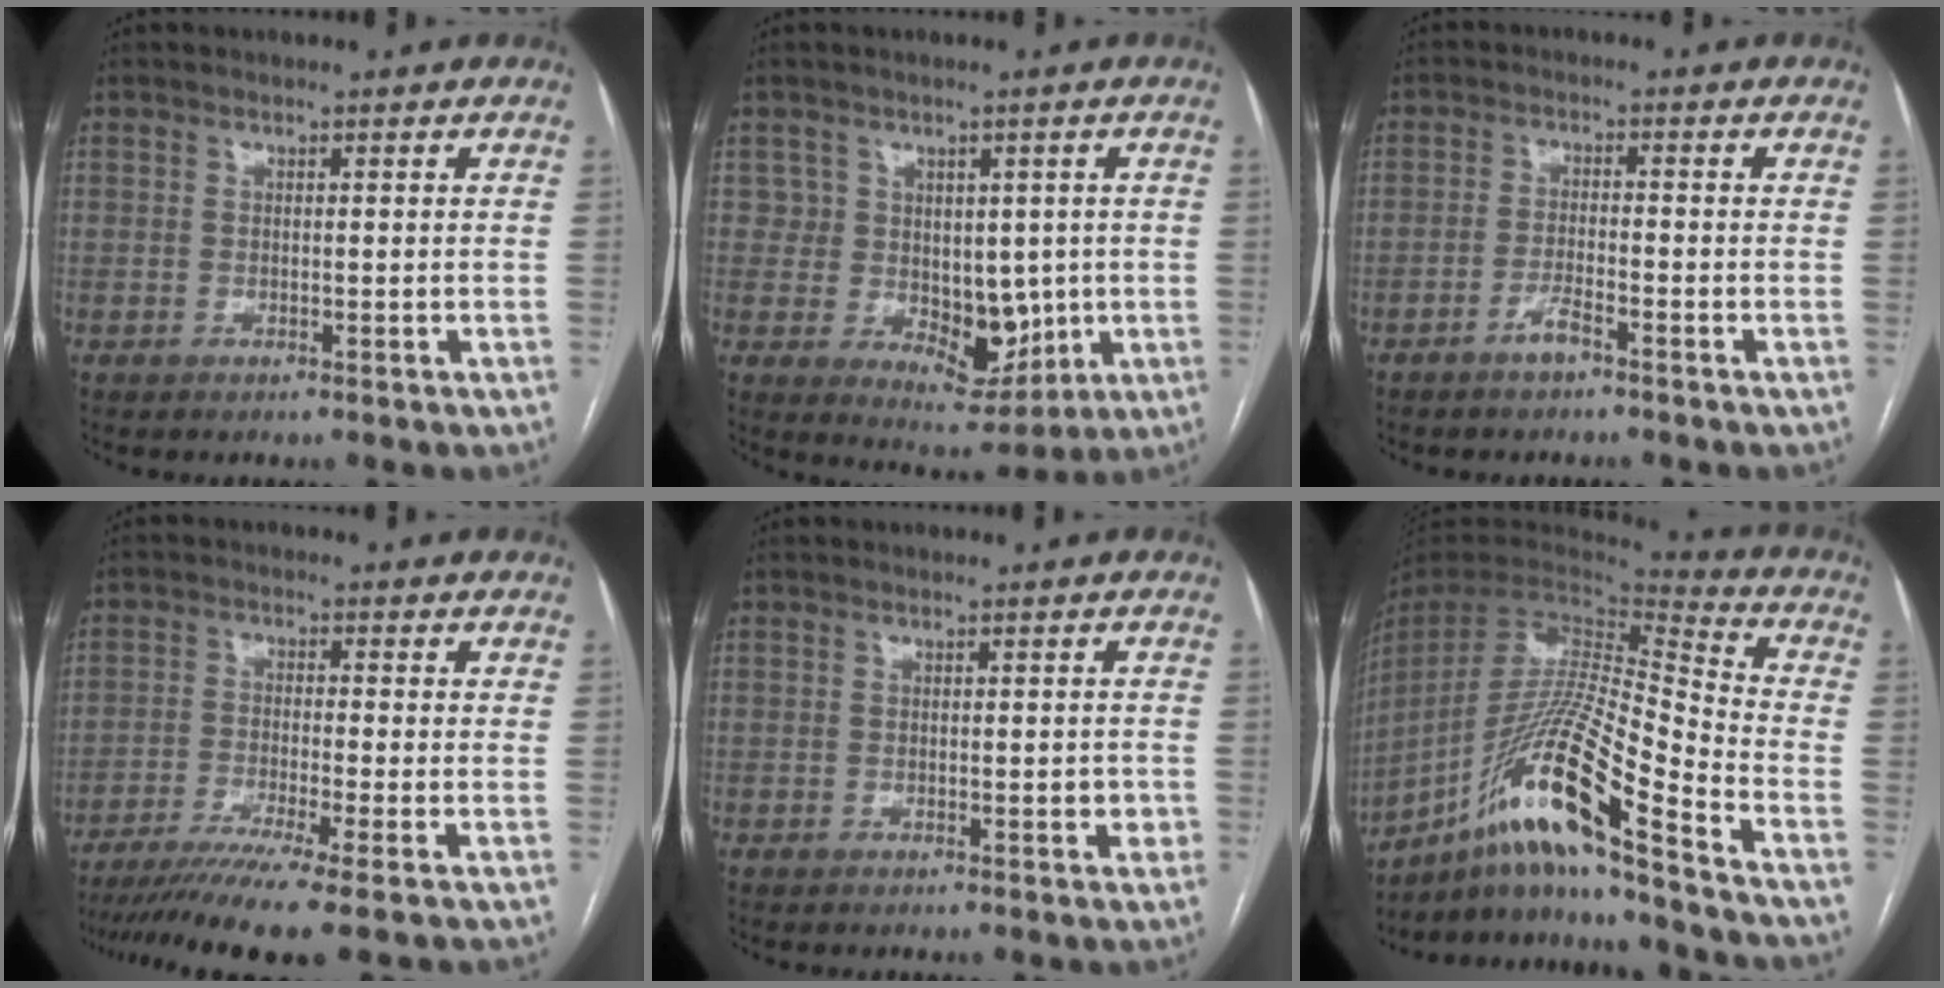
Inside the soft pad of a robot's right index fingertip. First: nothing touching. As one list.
[{"total": 7.6, "force": [0.3, 6.4, 4.2], "torque": [-0.046, 0.009, 0.025]}, {"total": 2.7, "force": [-2.1, 0.1, 1.8], "torque": [-0.035, 0.000, -0.041]}, {"total": 10.5, "force": [-8.1, -1.9, 6.3], "torque": [-0.093, -0.028, -0.129]}, {"total": 1.5, "force": [-0.4, 0.7, 1.3], "torque": [-0.016, 0.001, -0.003]}, {"total": 20.3, "force": [-13.8, -0.8, 14.9], "torque": [-0.319, -0.020, -0.261]}]